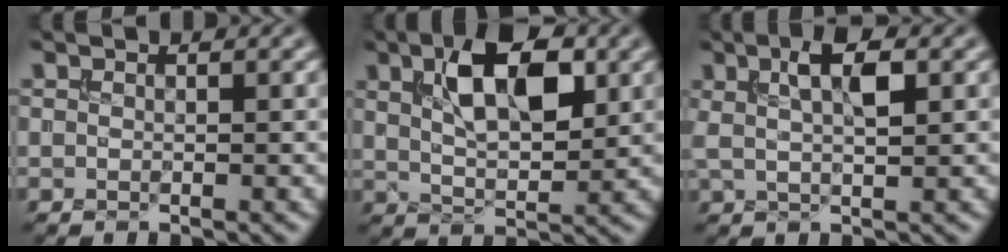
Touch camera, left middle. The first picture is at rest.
{"total": 7.0, "force": [2.3, 3.2, 5.7], "torque": [-0.096, 0.007, 0.042]}
{"total": 3.8, "force": [1.1, 1.2, 3.4], "torque": [-0.063, 0.007, 0.022]}